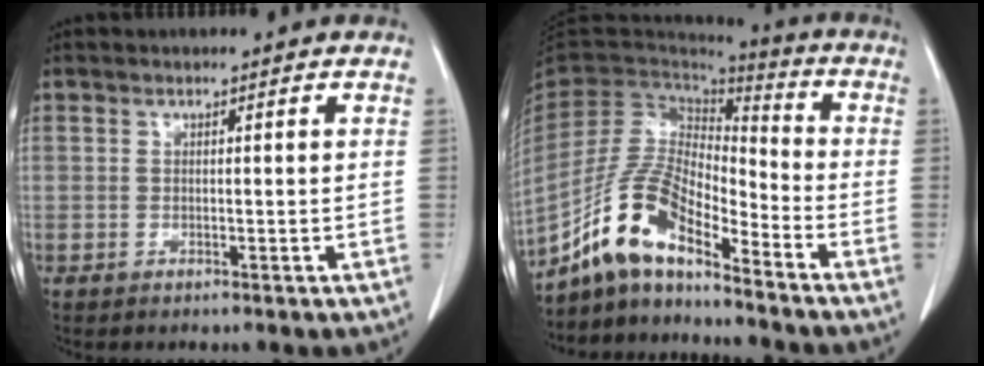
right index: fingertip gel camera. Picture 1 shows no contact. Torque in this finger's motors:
{"motor_torque": [0.12, -0.12, -0.01, -0.06]}